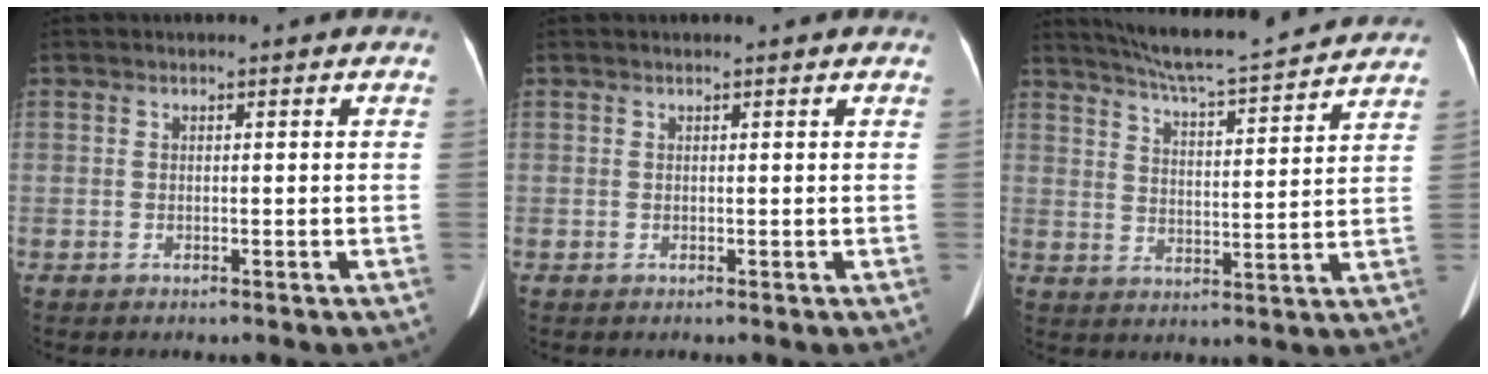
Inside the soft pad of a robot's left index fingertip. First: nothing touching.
{"total": 1.3, "force": [1.2, 0.0, 0.4], "torque": [-0.014, 0.013, 0.014]}
{"total": 17.9, "force": [16.5, 0.6, 6.9], "torque": [-0.117, 0.002, 0.230]}